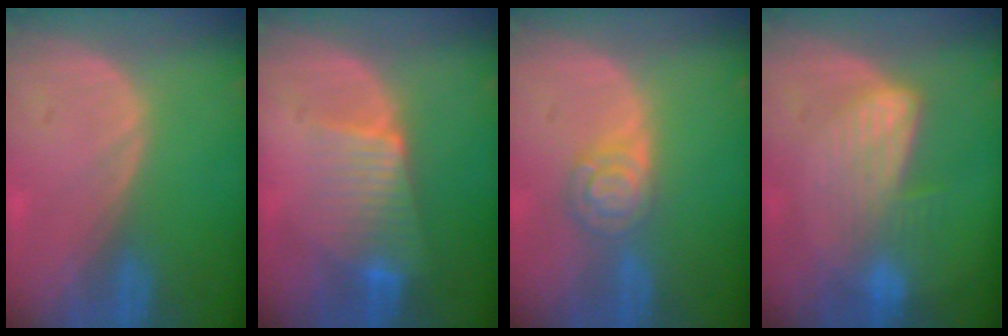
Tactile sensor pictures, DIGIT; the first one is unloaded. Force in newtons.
{"total": 6.6, "press": 6.2, "slide": 2.4}
{"total": 5.3, "press": 4.6, "slide": 2.6}
{"total": 6.7, "press": 6.3, "slide": 2.4}